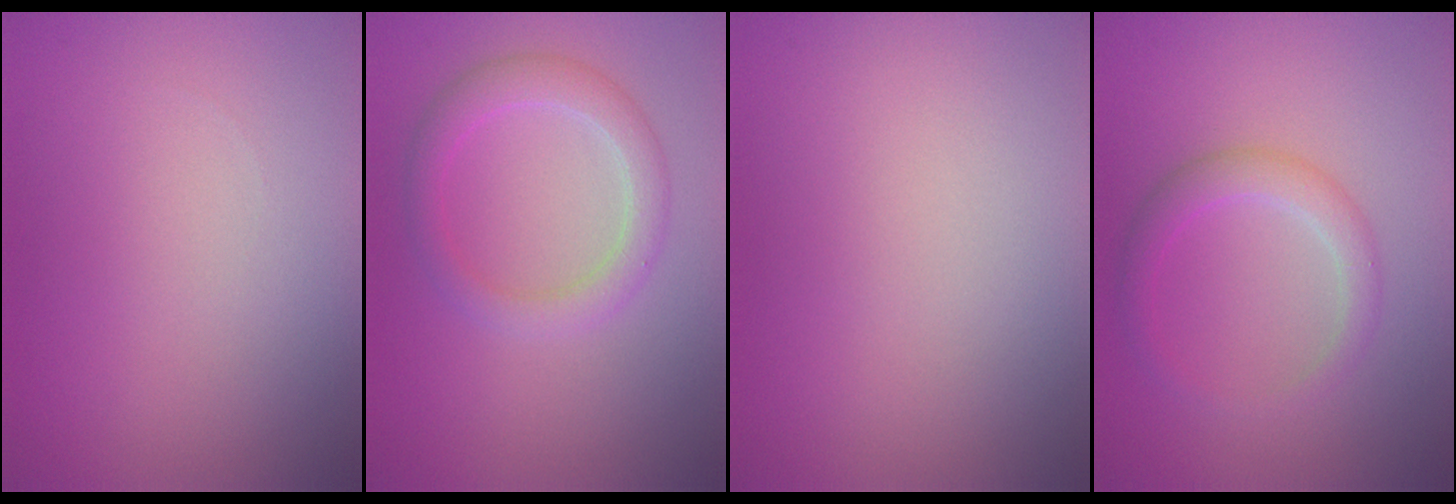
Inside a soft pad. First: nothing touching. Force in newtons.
{"total": 2.9, "press": 2.9, "slide": 0.2}
{"total": 0.0}
{"total": 2.3, "press": 2.3, "slide": 0.0}